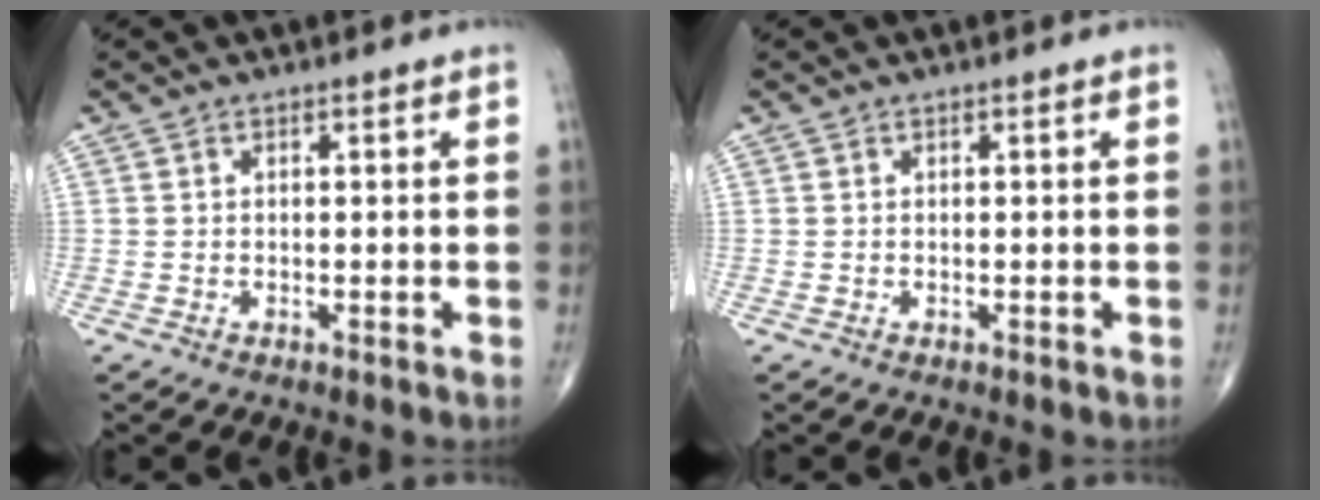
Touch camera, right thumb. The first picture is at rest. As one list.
[{"total": 0.0}]